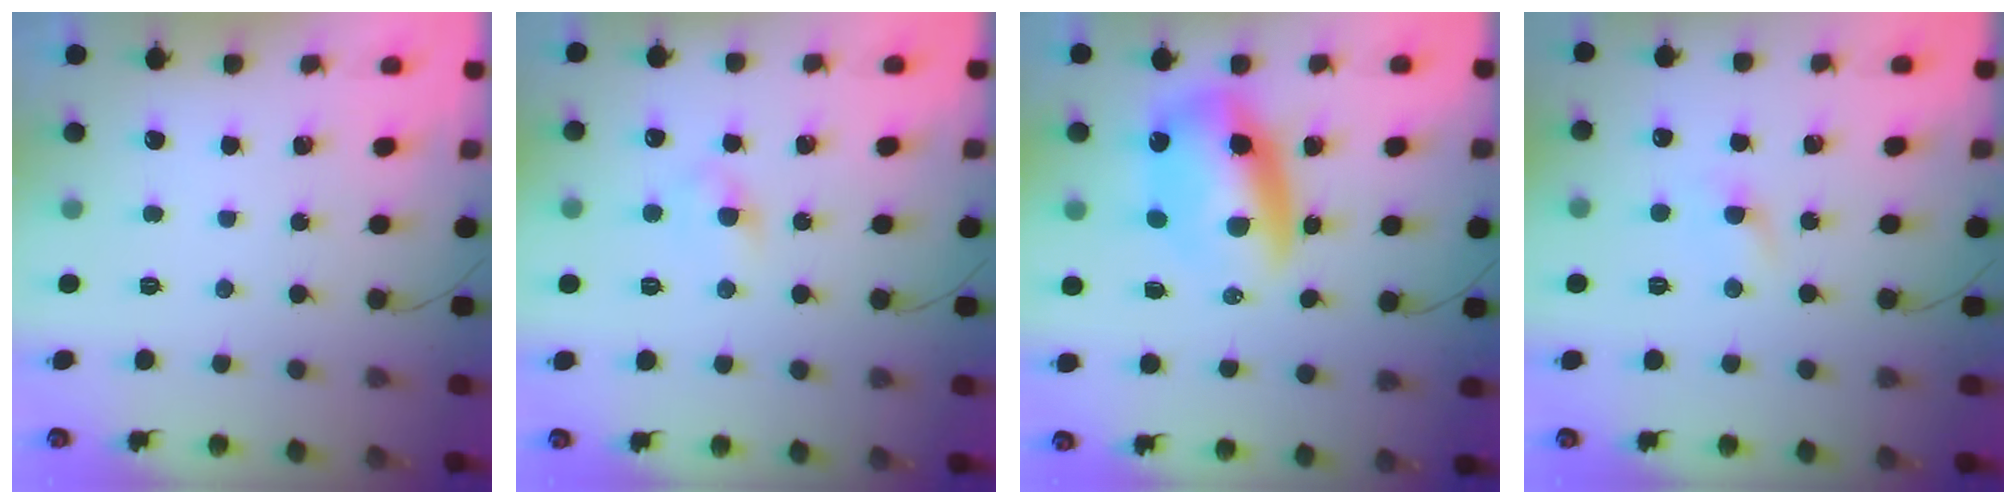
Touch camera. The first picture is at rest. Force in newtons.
{"total": 3.8, "press": 3.7, "slide": 1.0}
{"total": 11.5, "press": 11.2, "slide": 2.7}
{"total": 1.6, "press": 1.4, "slide": 0.8}